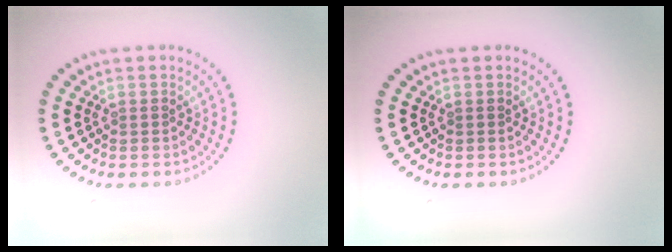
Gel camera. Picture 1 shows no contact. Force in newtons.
{"total": 0.0}